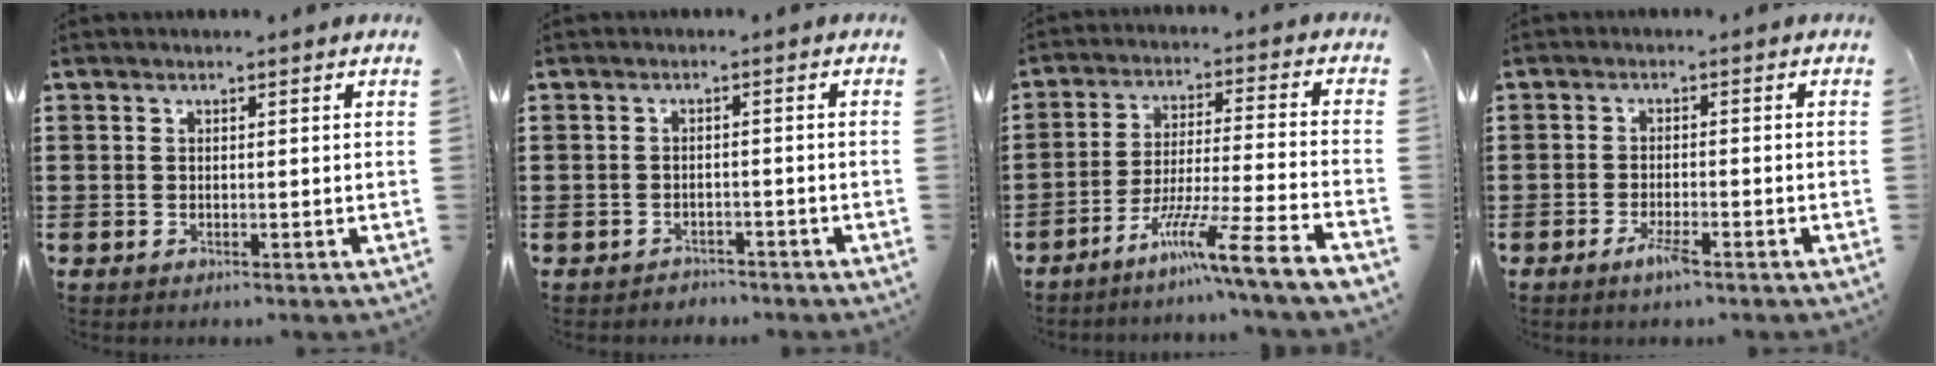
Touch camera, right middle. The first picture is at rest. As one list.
[{"total": 1.6, "force": [-1.6, 0.4, -0.1], "torque": [-0.006, 0.001, -0.036]}, {"total": 9.2, "force": [-6.9, -0.9, 6.0], "torque": [-0.111, -0.008, -0.137]}, {"total": 2.9, "force": [-1.7, 0.5, 2.3], "torque": [-0.044, -0.001, -0.033]}]